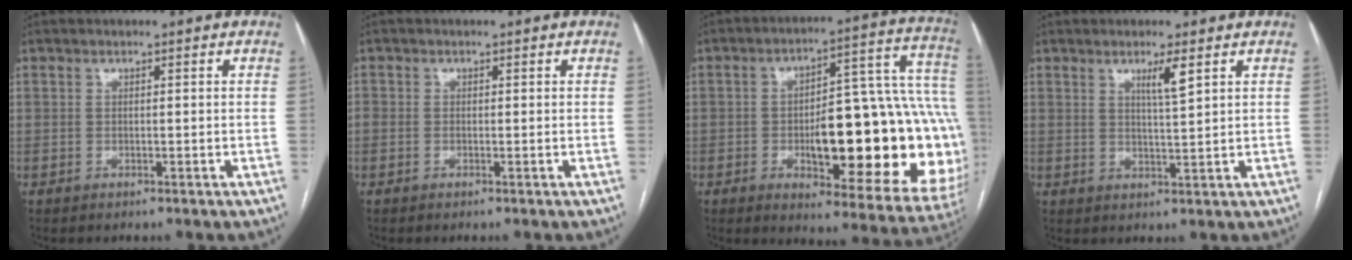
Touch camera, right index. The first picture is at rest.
{"total": 0.6, "force": [-0.1, 0.4, 0.4], "torque": [-0.008, 0.001, -0.001]}
{"total": 28.1, "force": [-4.3, 8.1, 26.6], "torque": [-0.260, 0.036, -0.040]}
{"total": 3.4, "force": [1.8, -0.2, 2.9], "torque": [-0.055, -0.005, 0.034]}